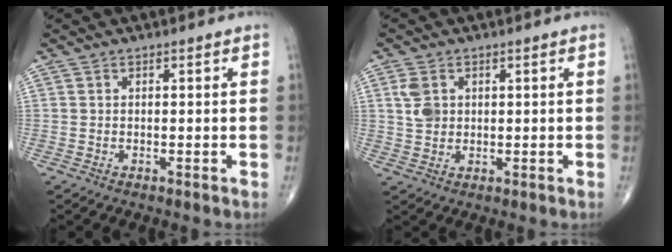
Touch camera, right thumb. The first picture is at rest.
{"total": 3.9, "force": [1.2, 3.0, 2.3], "torque": [-0.032, -0.001, 0.026]}